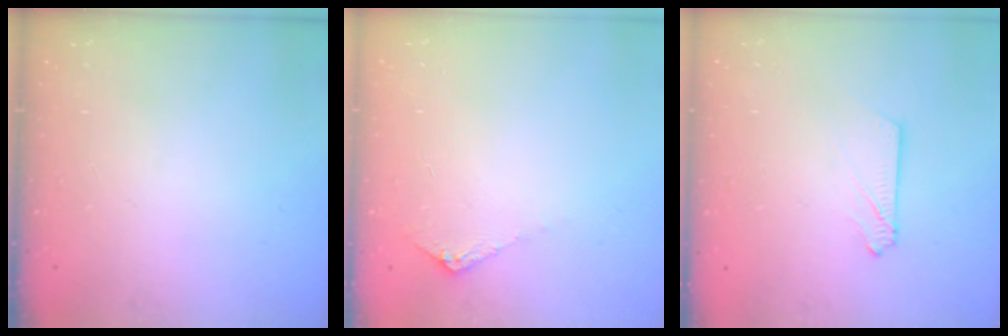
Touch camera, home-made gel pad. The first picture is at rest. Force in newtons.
{"total": 5.8, "press": 5.8, "slide": 0.8}
{"total": 3.0, "press": 3.0, "slide": 0.4}